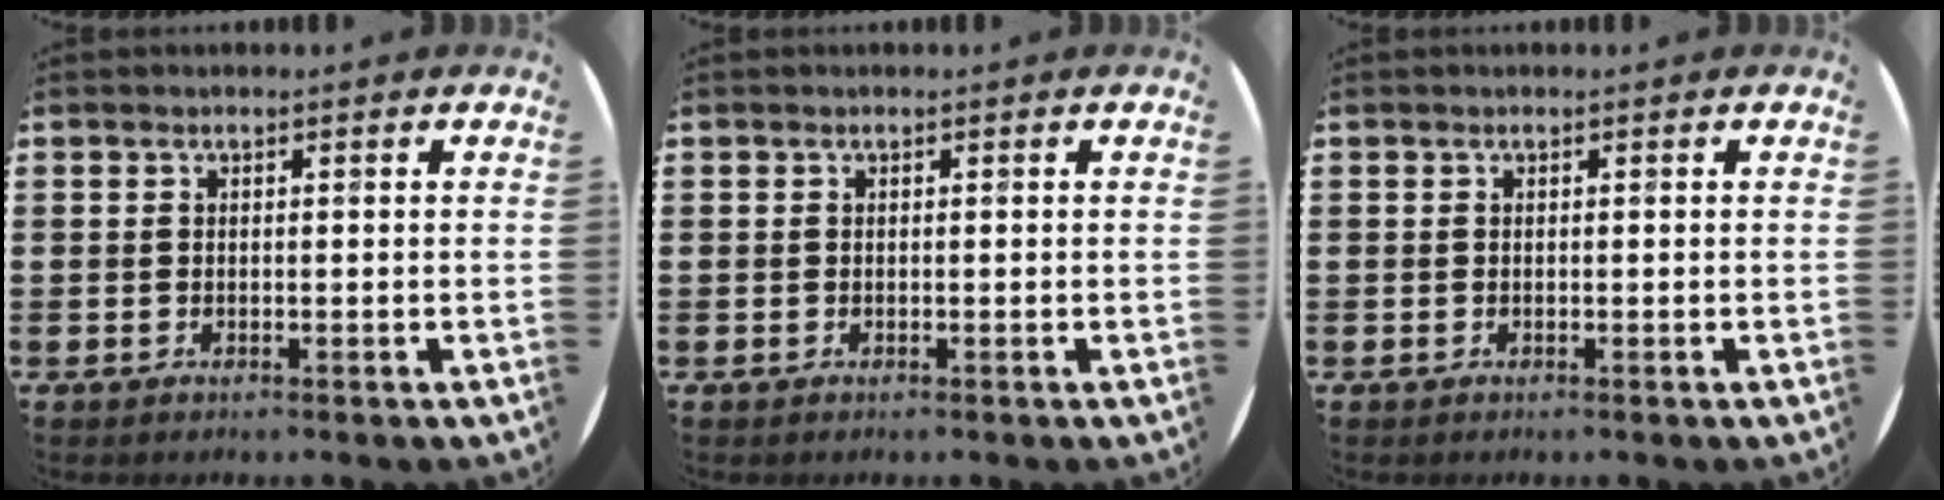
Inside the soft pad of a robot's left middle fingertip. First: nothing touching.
{"total": 0.0}
{"total": 0.0}